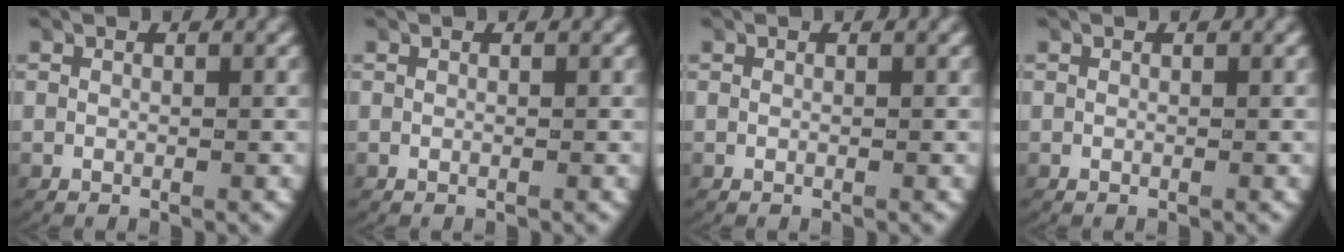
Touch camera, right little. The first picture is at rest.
{"total": 0.0}
{"total": 0.0}
{"total": 0.0}